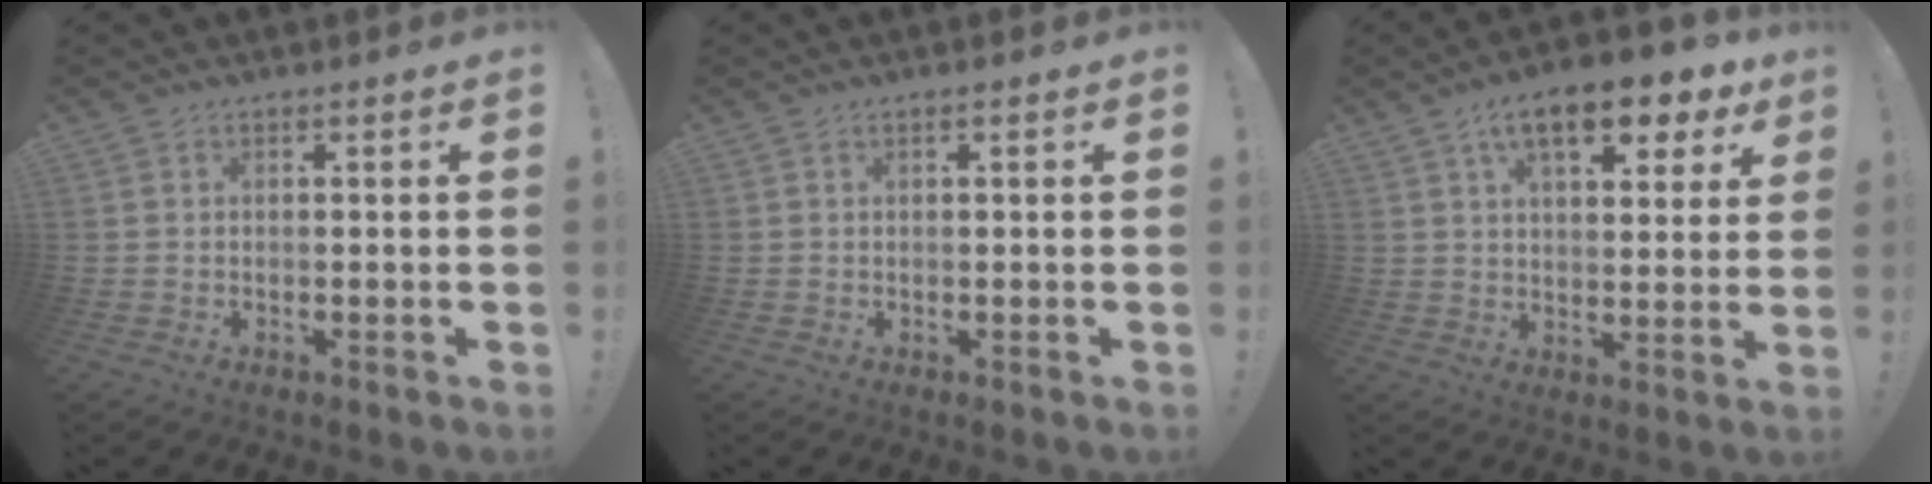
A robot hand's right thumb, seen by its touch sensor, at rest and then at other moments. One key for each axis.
{"total": 0.6, "fx": 0.3, "fy": 0.0, "fz": 0.5, "tx": -0.010, "ty": 0.000, "tz": 0.004}
{"total": 14.1, "fx": 7.7, "fy": 5.9, "fz": 10.3, "tx": -0.152, "ty": -0.035, "tz": 0.126}